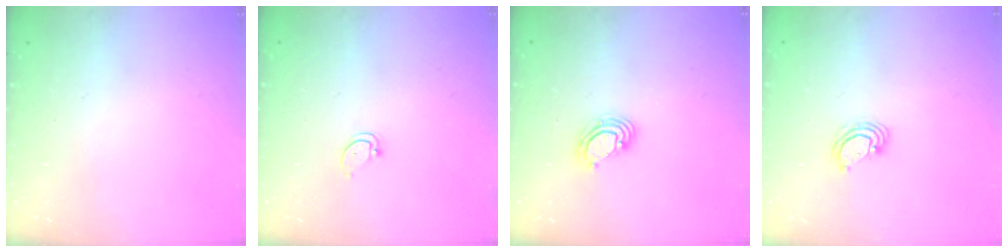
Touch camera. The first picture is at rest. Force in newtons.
{"total": 2.9, "press": 2.9, "slide": 0.2}
{"total": 5.6, "press": 5.6, "slide": 0.3}
{"total": 3.6, "press": 3.6, "slide": 0.4}